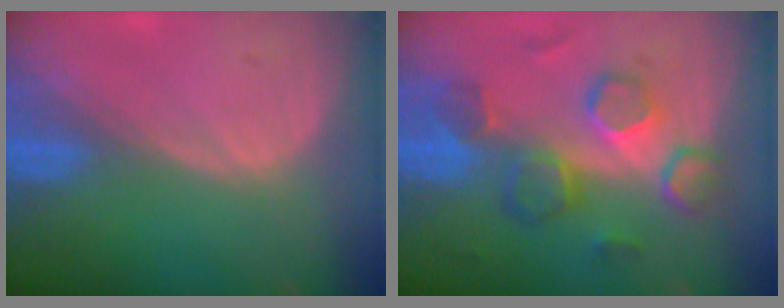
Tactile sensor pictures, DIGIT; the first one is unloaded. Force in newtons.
{"total": 9.1, "press": 8.6, "slide": 3.0}